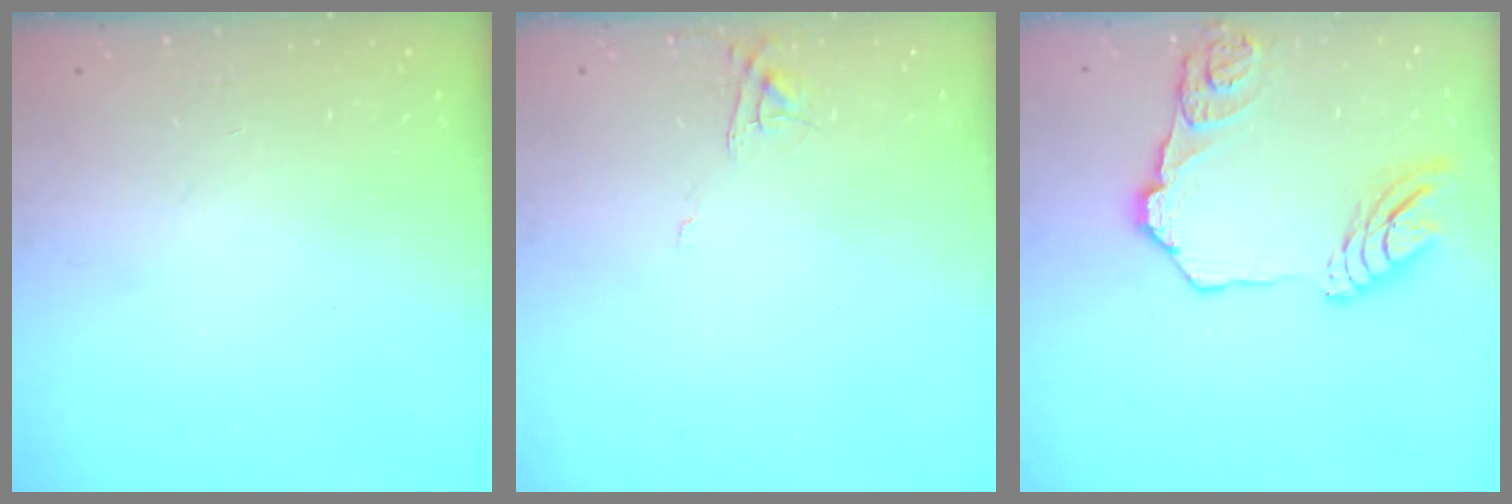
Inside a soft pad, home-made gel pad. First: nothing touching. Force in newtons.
{"total": 5.3, "press": 5.3, "slide": 0.3}
{"total": 16.0, "press": 15.9, "slide": 1.7}